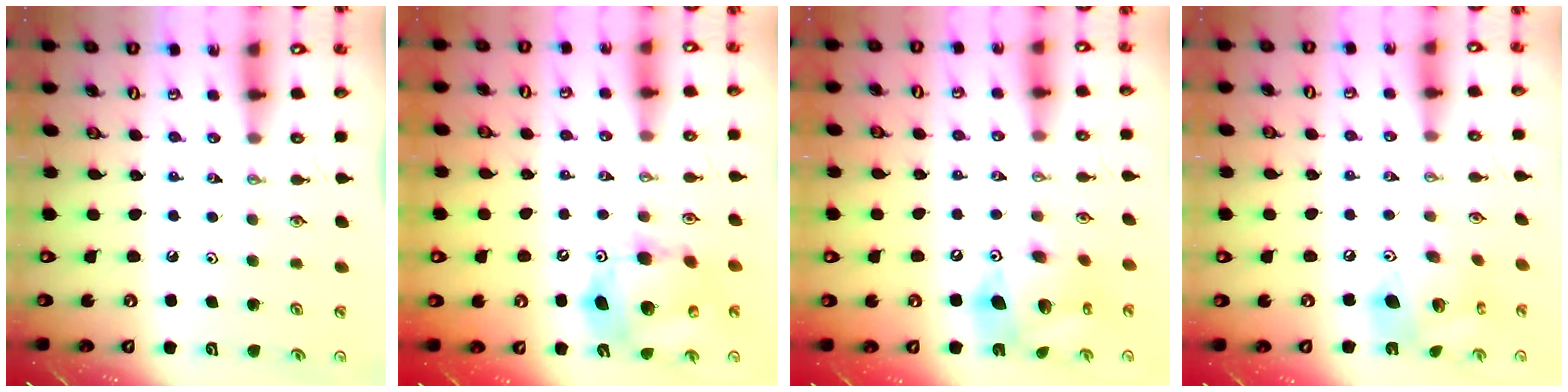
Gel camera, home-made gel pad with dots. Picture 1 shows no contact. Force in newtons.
{"total": 15.7, "press": 15.6, "slide": 1.8}
{"total": 15.1, "press": 15.0, "slide": 1.6}
{"total": 14.5, "press": 14.4, "slide": 1.0}